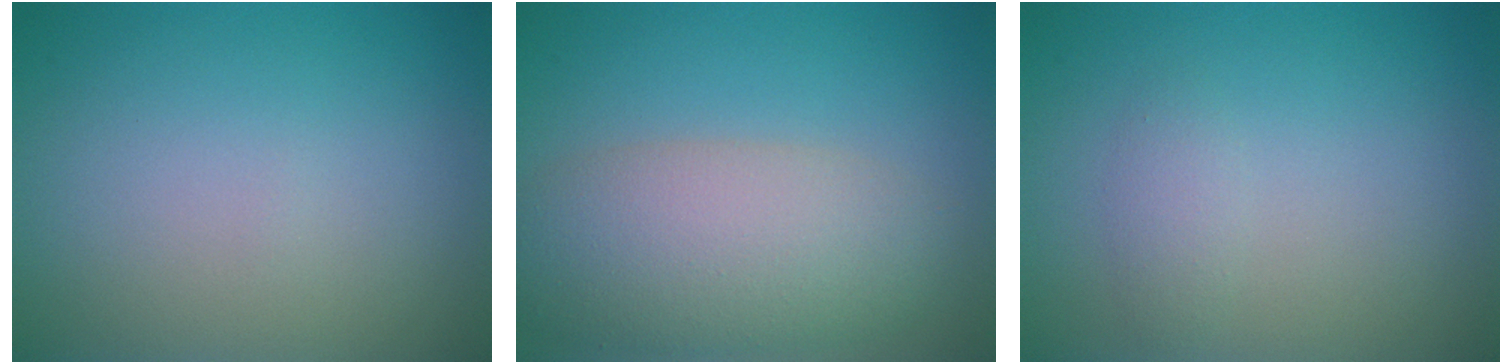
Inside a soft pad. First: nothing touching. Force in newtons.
{"total": 6.8, "press": 6.8, "slide": 0.5}
{"total": 1.1, "press": 1.1, "slide": 0.0}